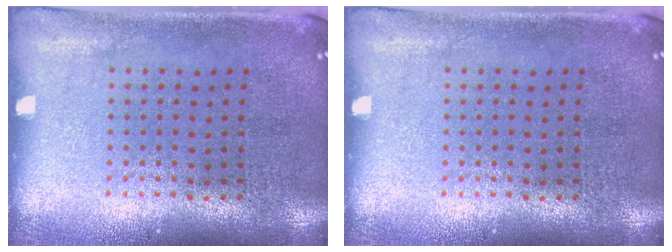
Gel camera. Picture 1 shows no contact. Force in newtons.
{"total": 0.0}